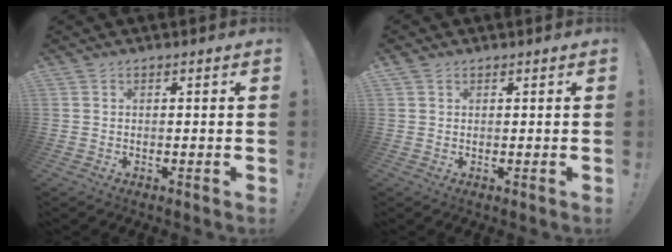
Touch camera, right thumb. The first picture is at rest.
{"total": 1.2, "force": [1.0, 0.4, 0.4], "torque": [-0.004, -0.005, 0.019]}